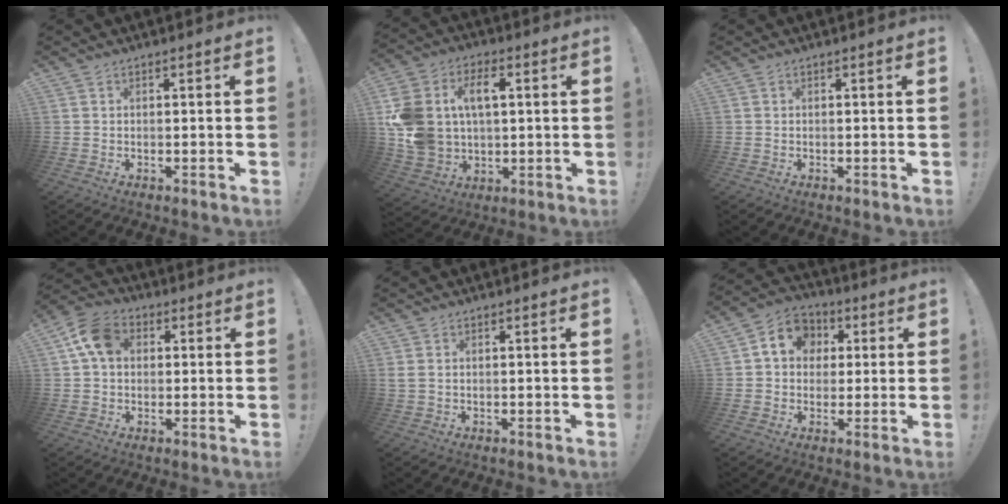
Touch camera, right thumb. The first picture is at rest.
{"total": 17.3, "force": [4.5, 12.4, 11.3], "torque": [-0.224, -0.009, 0.082]}
{"total": 0.0}
{"total": 10.5, "force": [2.8, 7.7, 6.5], "torque": [-0.114, 0.010, 0.057]}
{"total": 1.5, "force": [0.6, 0.8, 1.1], "torque": [-0.028, 0.005, 0.012]}
{"total": 9.8, "force": [2.1, 8.5, 4.4], "torque": [-0.058, 0.004, 0.044]}